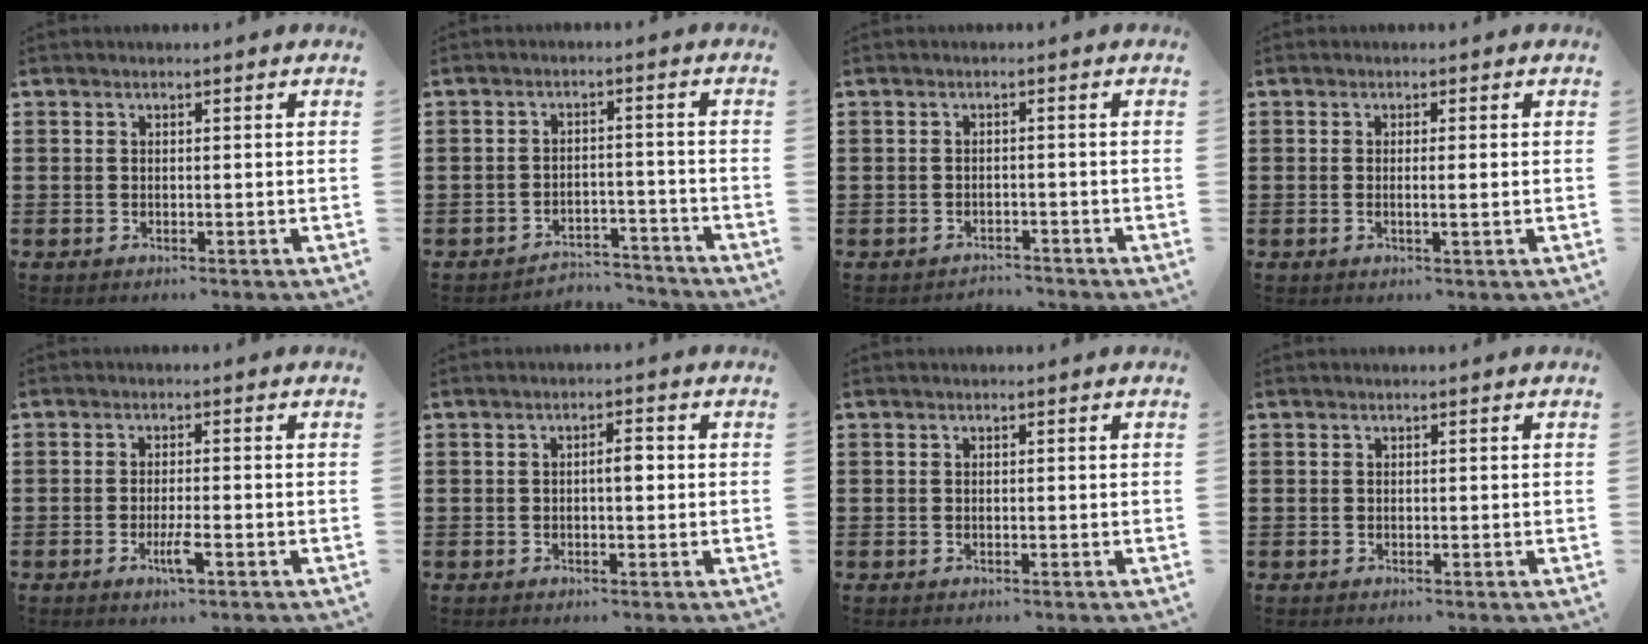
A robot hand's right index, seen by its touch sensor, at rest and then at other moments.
{"total": 3.8, "force": [-3.7, 0.7, 0.3], "torque": [-0.010, 0.006, -0.077]}
{"total": 1.8, "force": [-1.8, 0.2, -0.3], "torque": [-0.001, 0.002, -0.042]}
{"total": 1.5, "force": [-0.2, -0.2, 1.5], "torque": [-0.024, -0.006, -0.005]}
{"total": 3.7, "force": [-1.6, 0.4, 3.3], "torque": [-0.069, -0.011, -0.031]}
{"total": 2.3, "force": [-0.1, 0.7, 2.2], "torque": [-0.042, 0.003, -0.003]}
{"total": 0.0}
{"total": 0.0}